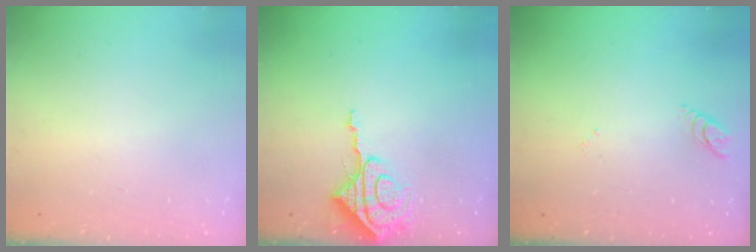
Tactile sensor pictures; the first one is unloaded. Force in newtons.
{"total": 8.6, "press": 8.6, "slide": 0.5}
{"total": 3.0, "press": 3.0, "slide": 0.3}